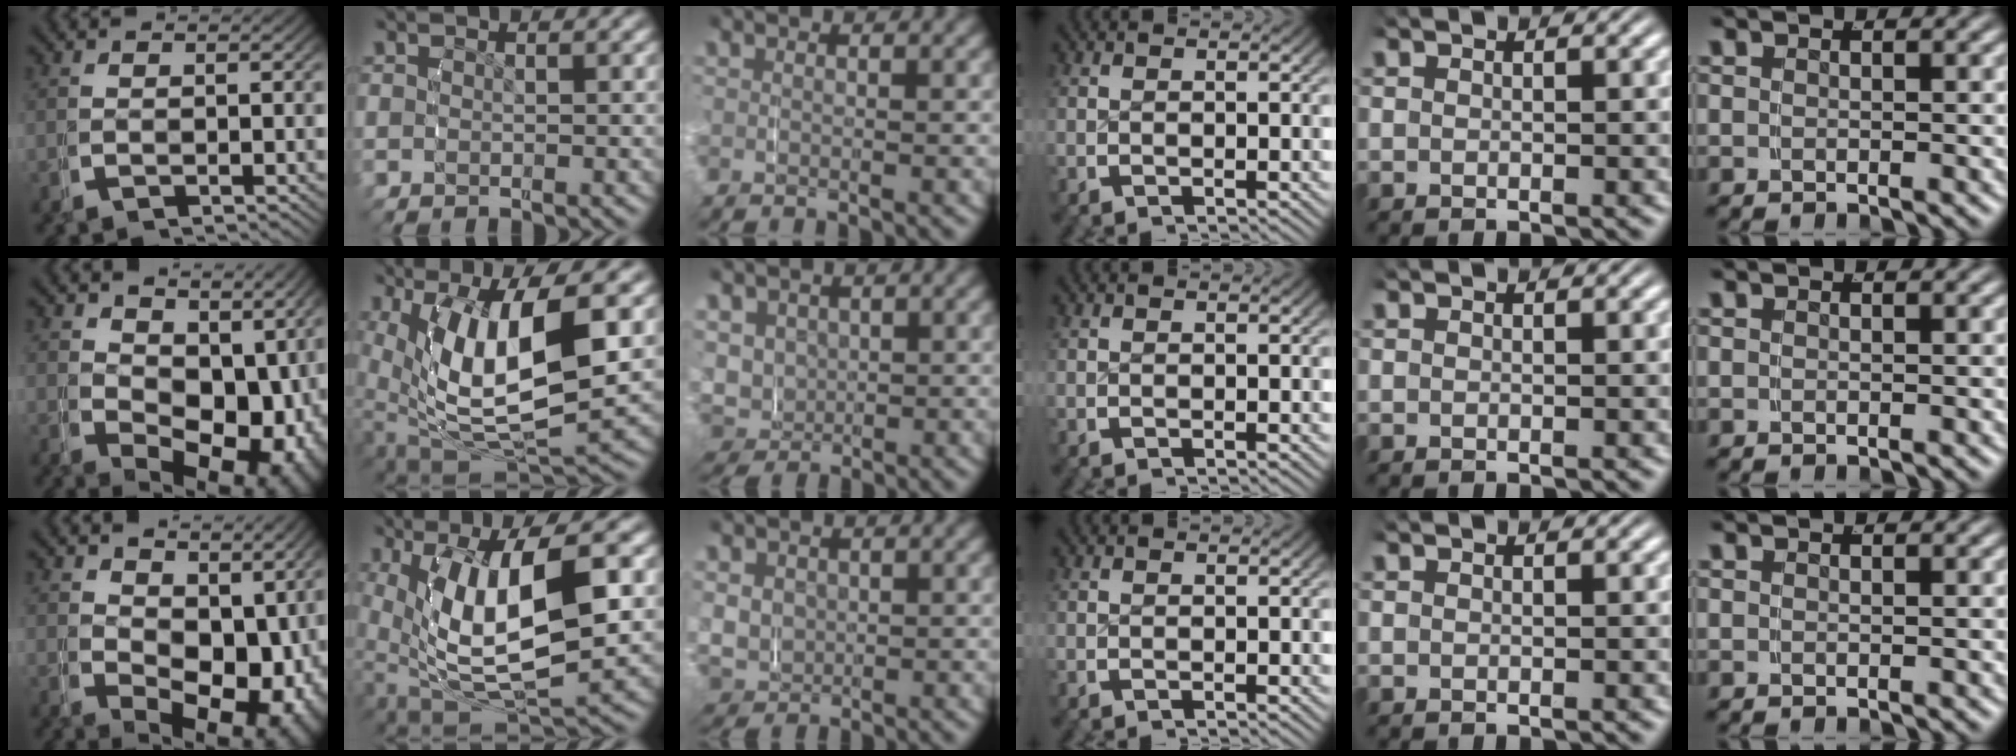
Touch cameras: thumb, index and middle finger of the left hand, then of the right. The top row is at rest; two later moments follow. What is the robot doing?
{"motion": "grasp_and_lifting", "object": "water bottle"}